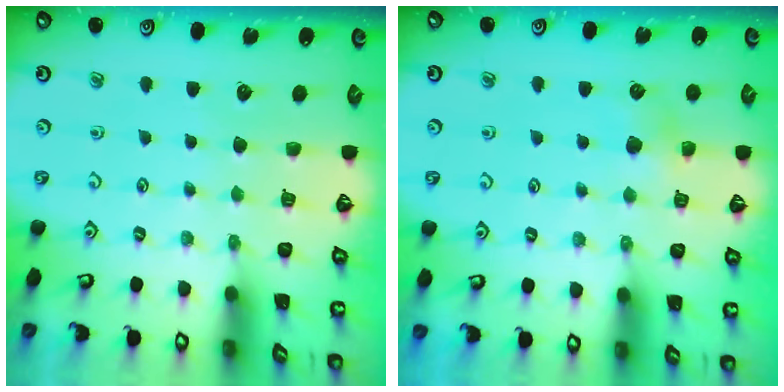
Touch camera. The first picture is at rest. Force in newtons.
{"total": 5.3, "press": 5.3, "slide": 0.5}